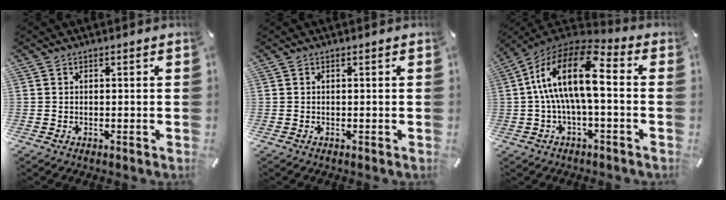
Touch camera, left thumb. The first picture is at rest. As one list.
[{"total": 0.0}, {"total": 16.4, "force": [1.2, 7.3, 14.7], "torque": [-0.283, 0.000, 0.021]}]